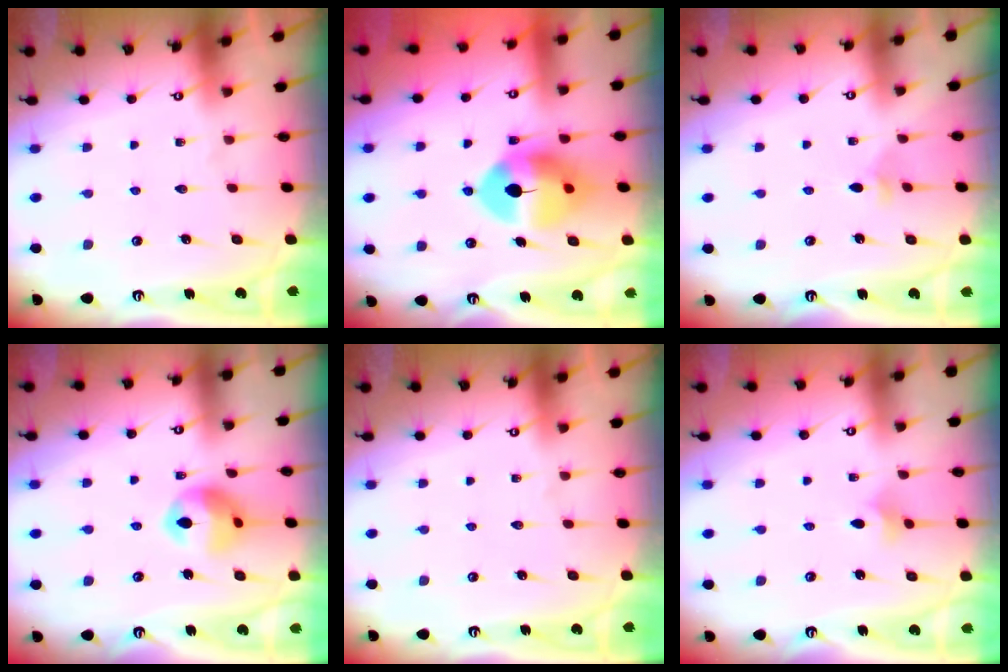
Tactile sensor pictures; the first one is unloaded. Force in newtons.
{"total": 11.3, "press": 11.1, "slide": 2.0}
{"total": 2.7, "press": 2.6, "slide": 0.7}
{"total": 11.1, "press": 11.1, "slide": 0.8}
{"total": 0.0}
{"total": 3.4, "press": 3.3, "slide": 0.8}